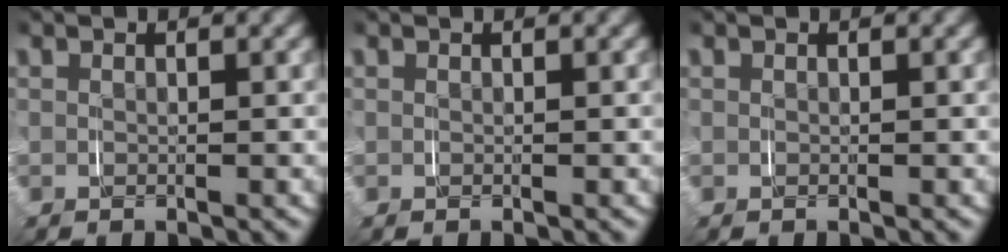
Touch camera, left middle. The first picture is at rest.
{"total": 0.0}
{"total": 0.0}